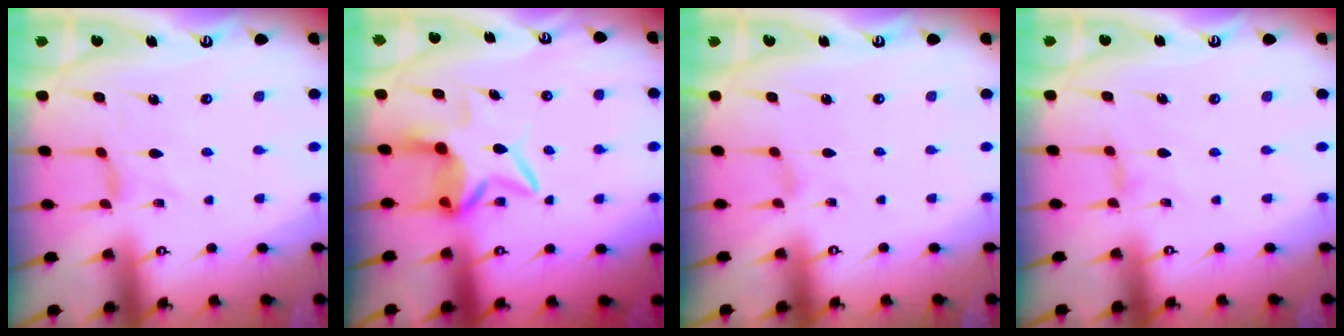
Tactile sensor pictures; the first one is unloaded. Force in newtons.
{"total": 7.0, "press": 6.9, "slide": 1.1}
{"total": 0.0}
{"total": 0.9, "press": 0.8, "slide": 0.4}